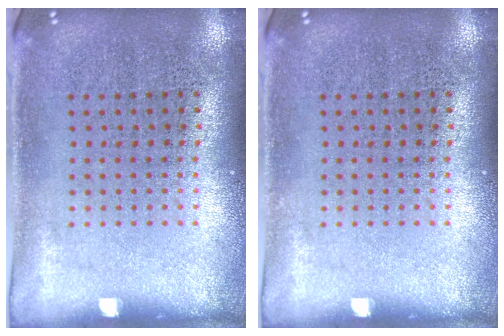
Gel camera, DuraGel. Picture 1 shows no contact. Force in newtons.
{"total": 0.0}